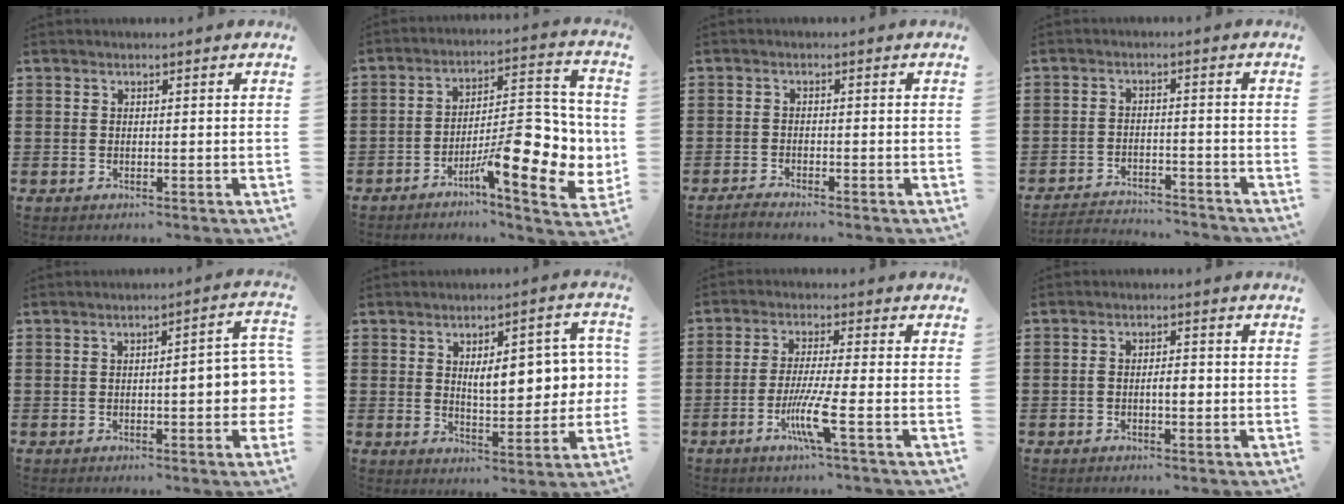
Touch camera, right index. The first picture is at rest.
{"total": 12.1, "force": [-4.4, 3.9, 10.5], "torque": [-0.139, -0.013, -0.079]}
{"total": 1.4, "force": [-1.4, 0.0, 0.1], "torque": [-0.004, 0.002, -0.028]}
{"total": 3.1, "force": [-3.1, 0.2, 0.4], "torque": [-0.011, 0.003, -0.067]}
{"total": 6.7, "force": [-0.8, 1.5, 6.4], "torque": [-0.083, -0.007, -0.017]}
{"total": 8.3, "force": [1.3, 3.7, 7.3], "torque": [-0.100, -0.006, 0.013]}
{"total": 7.0, "force": [-2.7, -0.2, 6.4], "torque": [-0.126, -0.018, -0.051]}
{"total": 2.5, "force": [-0.6, 0.9, 2.2], "torque": [-0.043, 0.004, -0.012]}